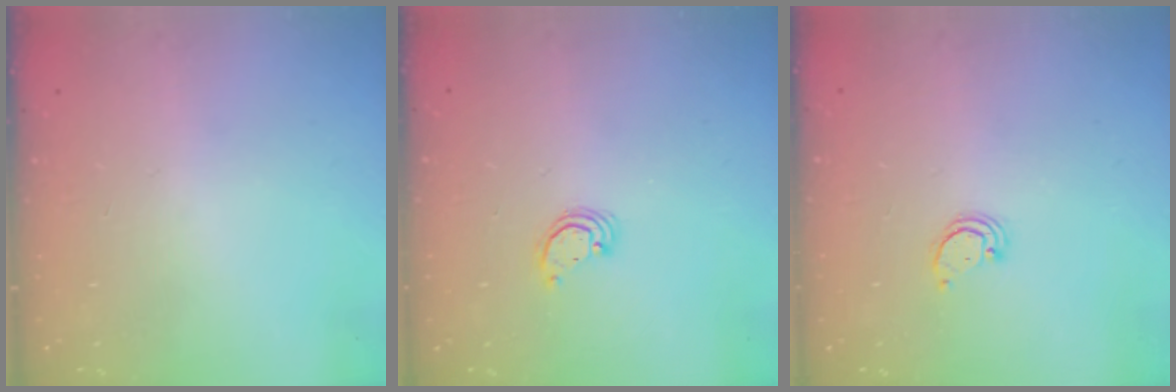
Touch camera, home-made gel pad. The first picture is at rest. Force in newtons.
{"total": 2.8, "press": 2.8, "slide": 0.2}
{"total": 2.2, "press": 2.2, "slide": 0.2}